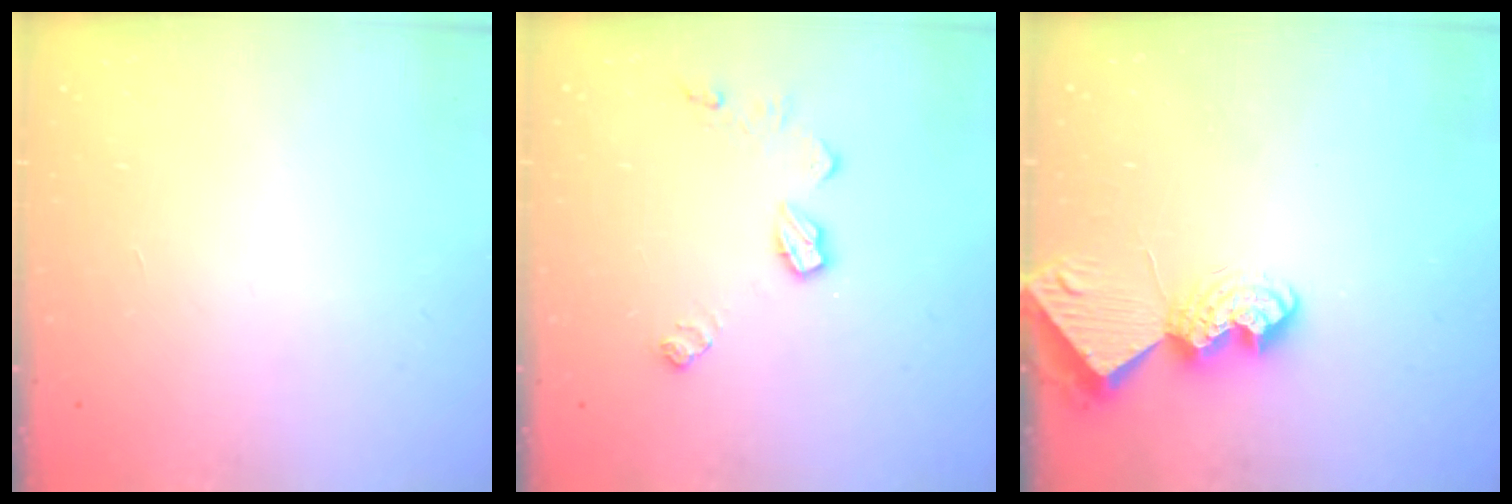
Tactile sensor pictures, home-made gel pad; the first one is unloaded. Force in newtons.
{"total": 8.0, "press": 8.0, "slide": 0.3}
{"total": 8.3, "press": 8.3, "slide": 1.0}